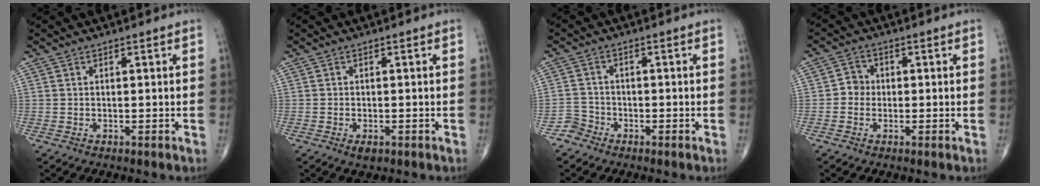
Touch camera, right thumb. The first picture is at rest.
{"total": 2.3, "force": [-1.2, 1.1, 1.5], "torque": [-0.020, 0.000, -0.015]}
{"total": 2.7, "force": [-1.9, 1.8, -0.4], "torque": [0.016, 0.010, -0.045]}
{"total": 2.9, "force": [-0.4, 2.7, 1.0], "torque": [0.003, 0.009, -0.016]}